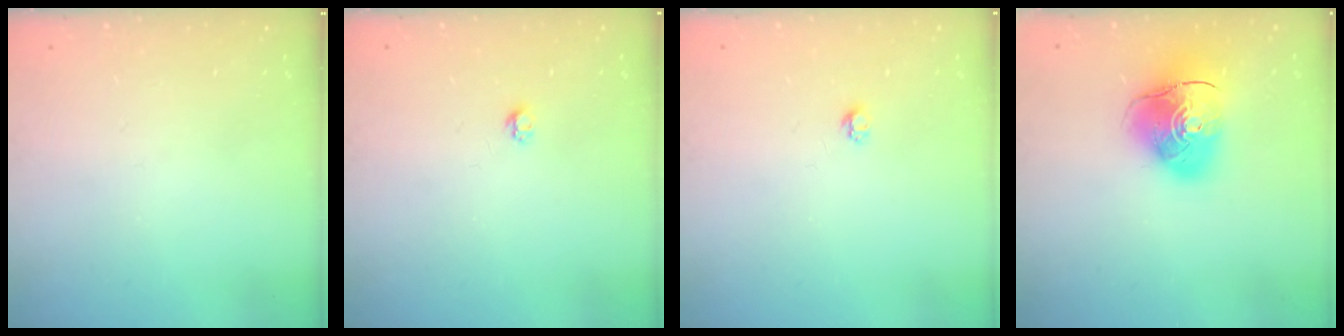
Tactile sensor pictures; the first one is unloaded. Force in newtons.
{"total": 2.7, "press": 2.7, "slide": 0.4}
{"total": 2.7, "press": 2.7, "slide": 0.4}
{"total": 12.7, "press": 12.6, "slide": 2.0}